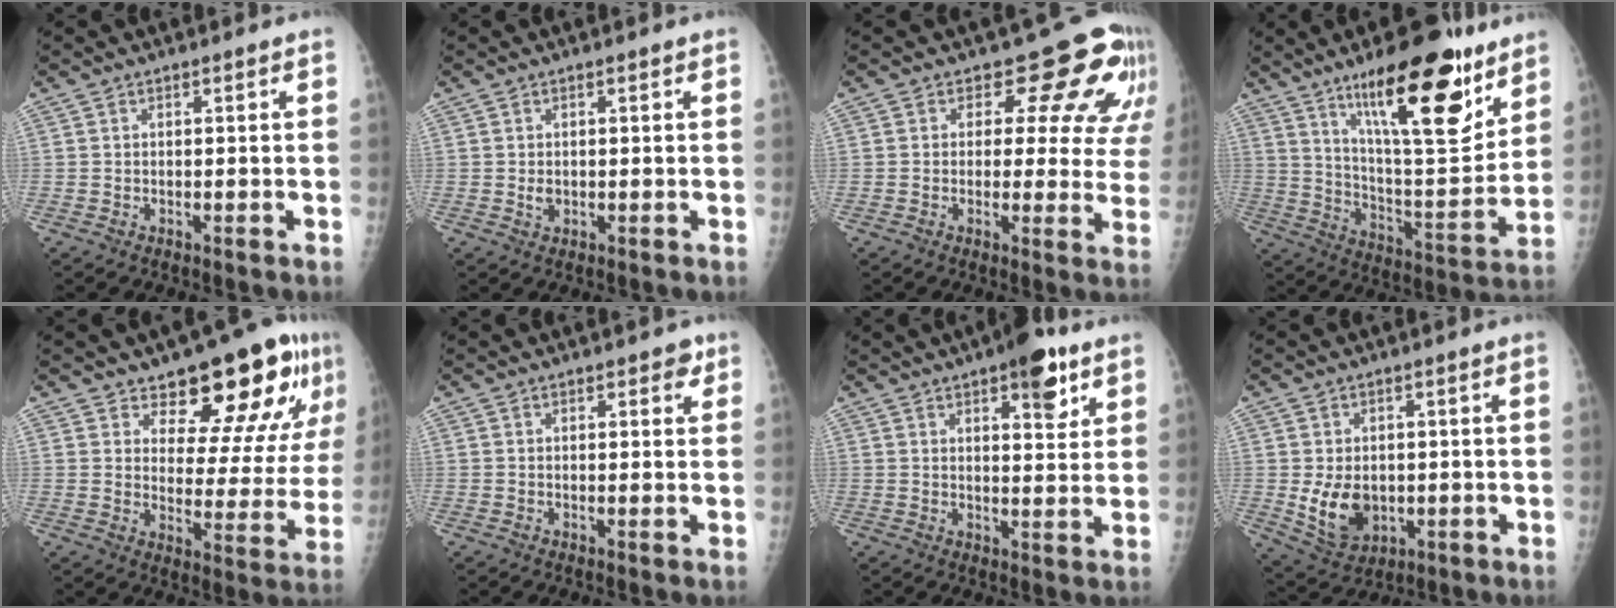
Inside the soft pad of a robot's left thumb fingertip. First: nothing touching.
{"total": 1.5, "force": [0.1, 1.2, 0.9], "torque": [-0.010, -0.001, 0.005]}
{"total": 13.0, "force": [8.2, 7.5, 6.7], "torque": [-0.018, -0.036, 0.070]}
{"total": 23.2, "force": [13.9, 6.9, 17.3], "torque": [-0.231, -0.075, 0.229]}
{"total": 17.6, "force": [11.3, 7.0, 11.6], "torque": [-0.110, -0.074, 0.153]}
{"total": 2.1, "force": [1.3, 1.1, 1.4], "torque": [-0.003, -0.004, 0.012]}
{"total": 8.8, "force": [5.1, 3.3, 6.4], "torque": [-0.068, -0.023, 0.067]}
{"total": 8.4, "force": [-0.6, 6.3, 5.5], "torque": [-0.075, -0.012, 0.010]}